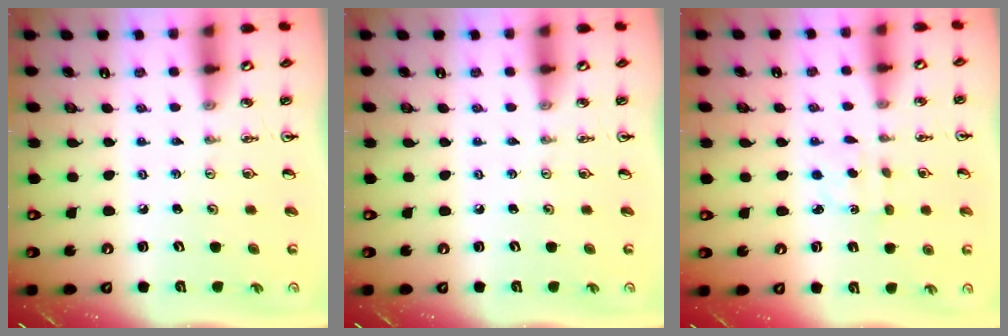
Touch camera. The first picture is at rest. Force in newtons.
{"total": 0.0}
{"total": 1.9, "press": 1.9, "slide": 0.4}